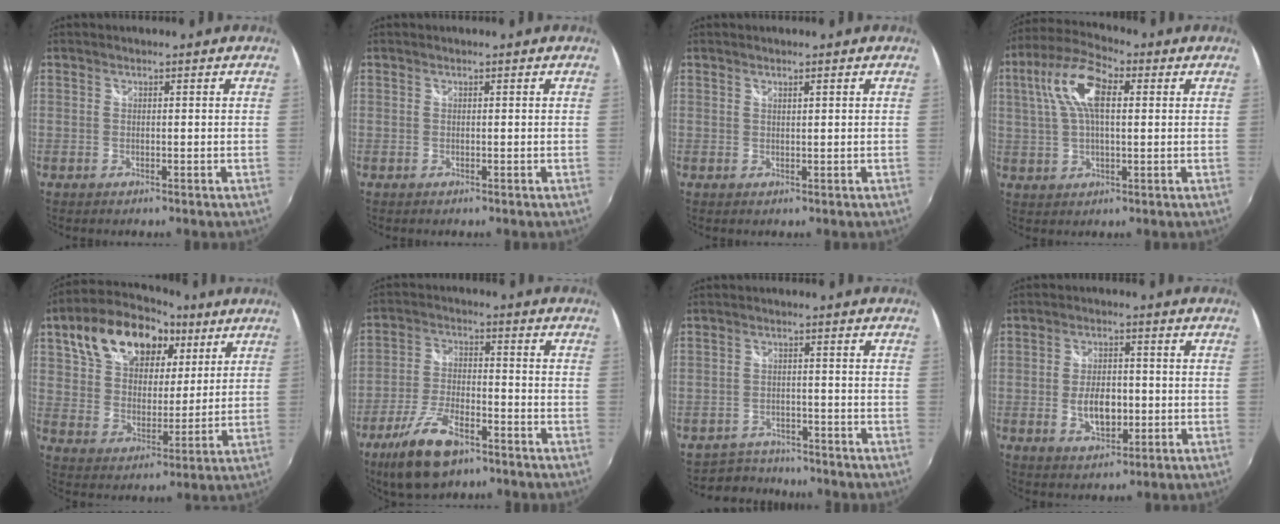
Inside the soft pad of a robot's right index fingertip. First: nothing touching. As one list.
[{"total": 0.0}, {"total": 0.8, "force": [0.6, 0.0, 0.5], "torque": [-0.007, 0.005, 0.014]}, {"total": 11.8, "force": [3.1, 4.9, 10.3], "torque": [-0.205, 0.027, 0.051]}, {"total": 20.9, "force": [10.7, 12.5, 12.8], "torque": [-0.266, 0.064, 0.187]}, {"total": 11.8, "force": [-7.5, 4.7, 7.9], "torque": [-0.179, -0.017, -0.136]}, {"total": 5.5, "force": [-4.9, 2.4, -0.1], "torque": [-0.018, 0.011, -0.080]}, {"total": 7.4, "force": [-1.3, 4.1, 6.0], "torque": [-0.115, 0.001, -0.015]}]